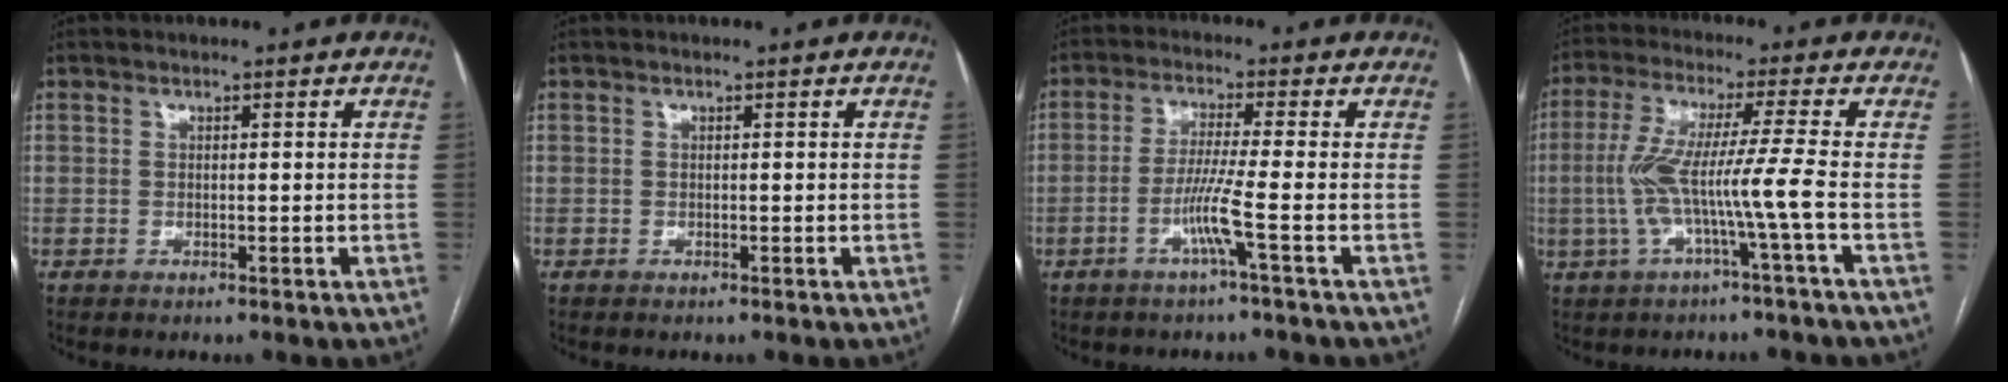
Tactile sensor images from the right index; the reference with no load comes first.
{"total": 0.0}
{"total": 5.3, "force": [-2.2, -1.4, 4.7], "torque": [-0.093, -0.008, -0.046]}
{"total": 8.5, "force": [-2.2, -1.5, 8.1], "torque": [-0.176, 0.010, -0.042]}